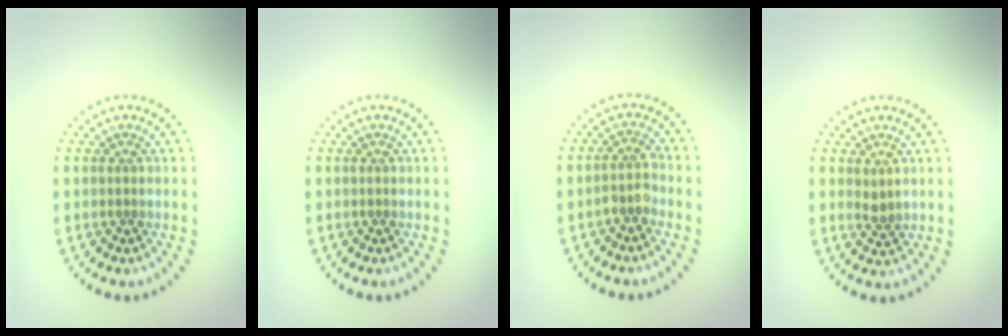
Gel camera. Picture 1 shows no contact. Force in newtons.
{"total": 0.0}
{"total": 1.7, "press": 1.4, "slide": 1.0}
{"total": 1.1, "press": 1.0, "slide": 0.4}